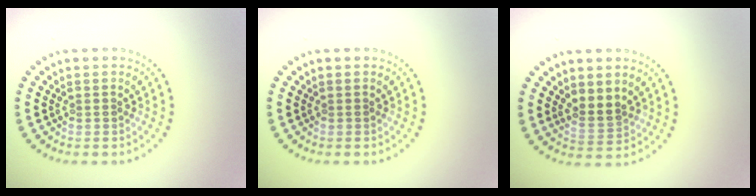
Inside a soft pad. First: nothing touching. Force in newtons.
{"total": 0.0}
{"total": 2.5, "press": 2.2, "slide": 1.1}